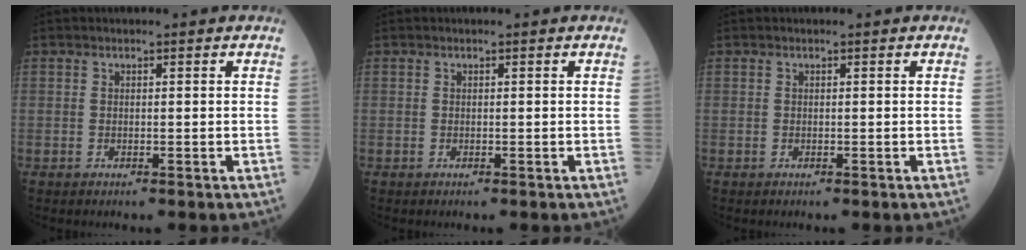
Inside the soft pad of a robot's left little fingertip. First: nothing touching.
{"total": 0.0}
{"total": 0.0}